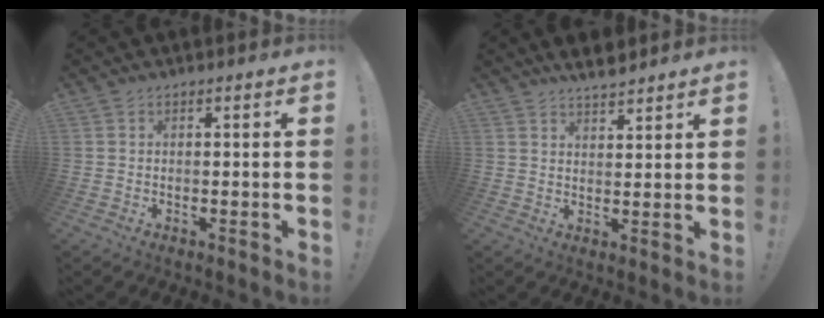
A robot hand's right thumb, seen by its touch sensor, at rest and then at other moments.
{"total": 5.3, "force": [4.9, 1.1, 1.7], "torque": [-0.027, -0.026, 0.090]}